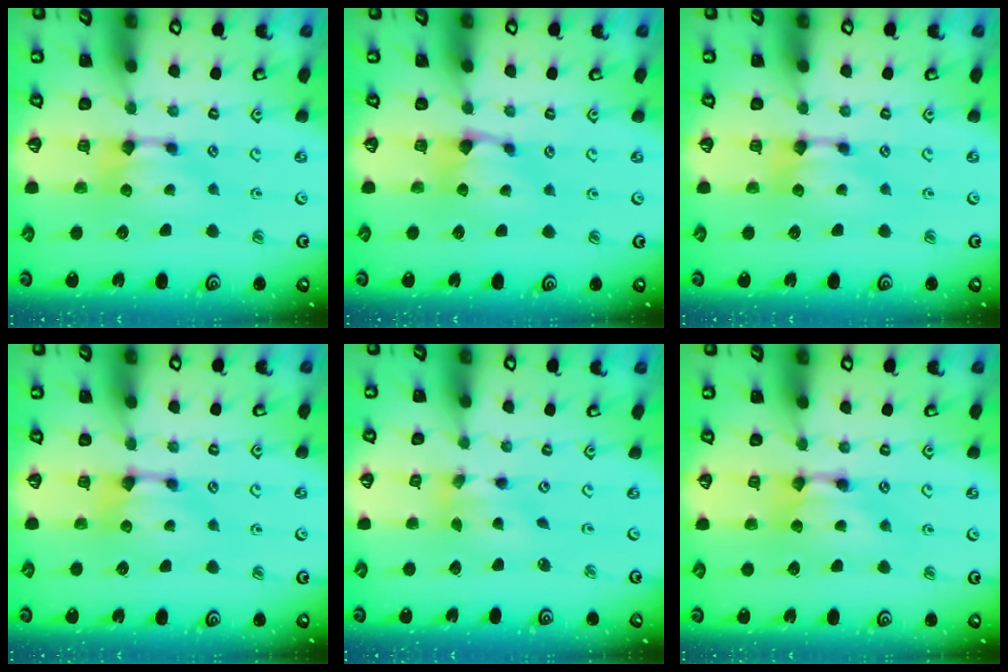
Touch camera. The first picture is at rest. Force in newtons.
{"total": 0.8, "press": 0.2, "slide": 0.8}
{"total": 0.0}
{"total": 1.2, "press": 0.9, "slide": 0.9}
{"total": 1.9, "press": 1.3, "slide": 1.3}
{"total": 1.8, "press": 1.7, "slide": 0.0}